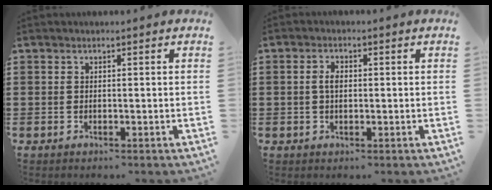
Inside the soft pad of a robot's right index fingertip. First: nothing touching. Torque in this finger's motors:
{"motor_torque": [0.60, -0.29, 0.23, 0.07]}